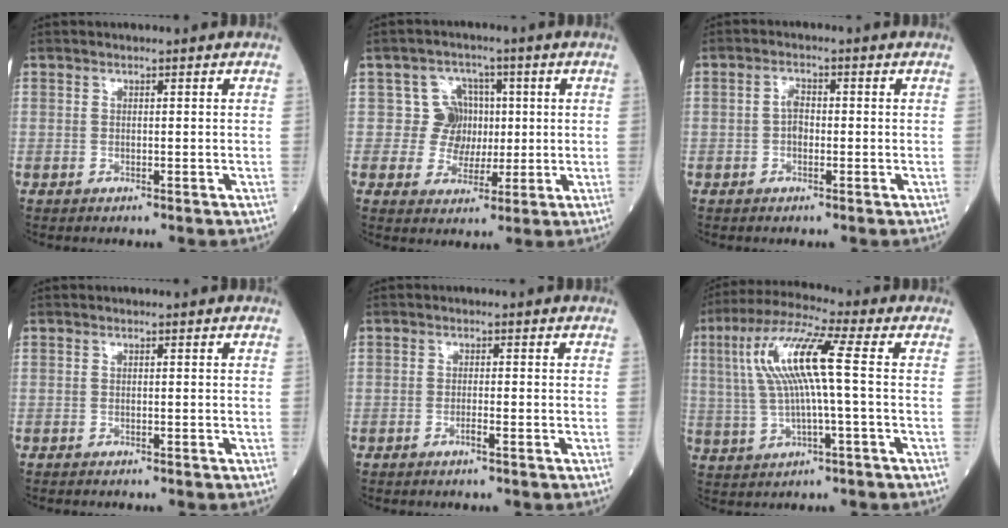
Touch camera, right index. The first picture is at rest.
{"total": 5.7, "force": [0.7, 5.6, 0.6], "torque": [0.008, 0.018, 0.012]}
{"total": 2.0, "force": [-0.3, 1.2, 1.5], "torque": [-0.022, 0.007, -0.006]}
{"total": 0.6, "force": [-0.6, 0.0, 0.2], "torque": [-0.002, 0.000, -0.011]}
{"total": 1.1, "force": [-0.7, -0.1, 0.9], "torque": [-0.021, 0.001, -0.011]}
{"total": 11.5, "force": [1.5, 0.6, 11.4], "torque": [-0.234, 0.026, 0.027]}